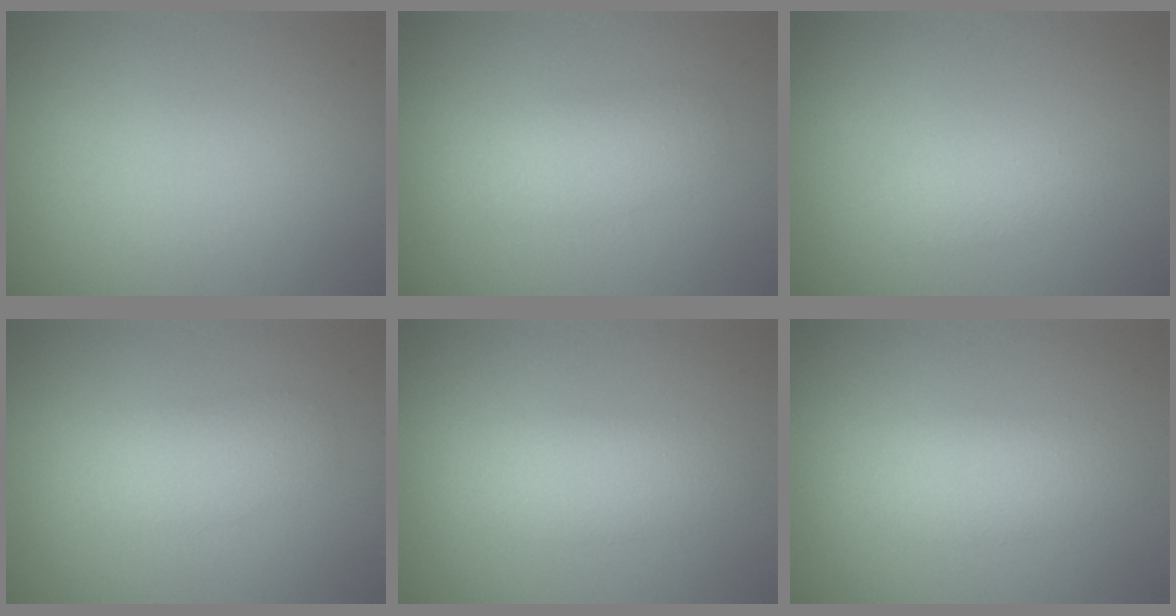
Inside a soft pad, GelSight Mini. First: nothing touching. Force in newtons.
{"total": 2.9, "press": 2.9, "slide": 0.1}
{"total": 1.1, "press": 1.1, "slide": 0.0}
{"total": 2.9, "press": 2.9, "slide": 0.1}
{"total": 3.2, "press": 3.2, "slide": 0.1}
{"total": 3.2, "press": 3.2, "slide": 0.1}